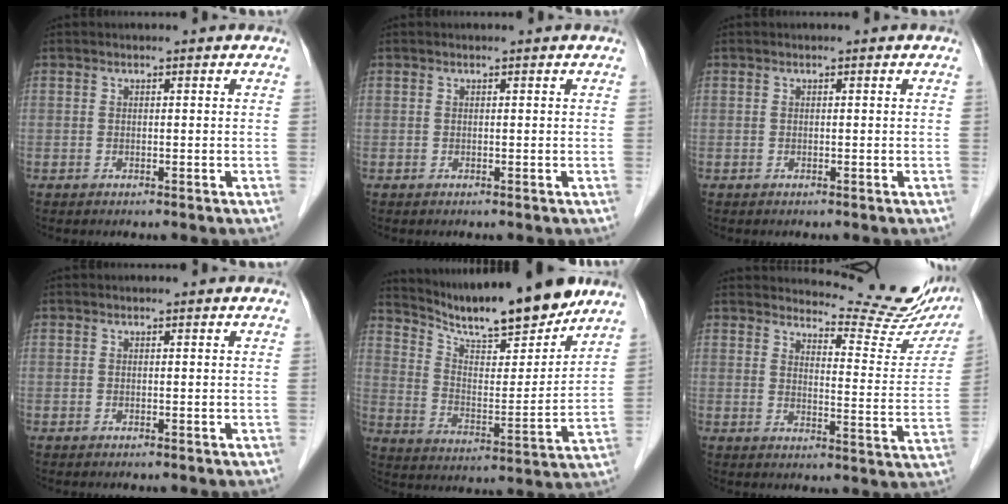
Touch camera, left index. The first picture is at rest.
{"total": 0.6, "force": [0.6, 0.1, 0.1], "torque": [-0.005, 0.004, 0.006]}
{"total": 0.0}
{"total": 0.0}
{"total": 17.5, "force": [15.6, 1.8, 7.7], "torque": [-0.128, -0.018, 0.248]}
{"total": 16.0, "force": [15.4, 1.8, 3.9], "torque": [-0.046, -0.082, 0.169]}